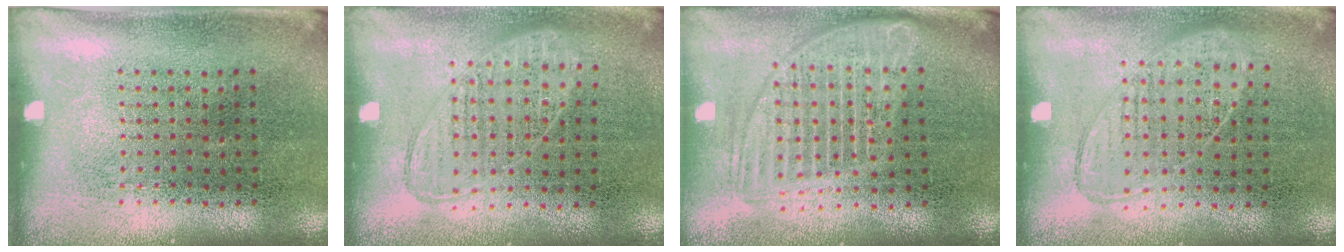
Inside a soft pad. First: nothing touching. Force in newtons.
{"total": 0.9, "press": 0.9, "slide": 0.3}
{"total": 1.8, "press": 1.5, "slide": 0.9}
{"total": 0.9, "press": 0.8, "slide": 0.4}